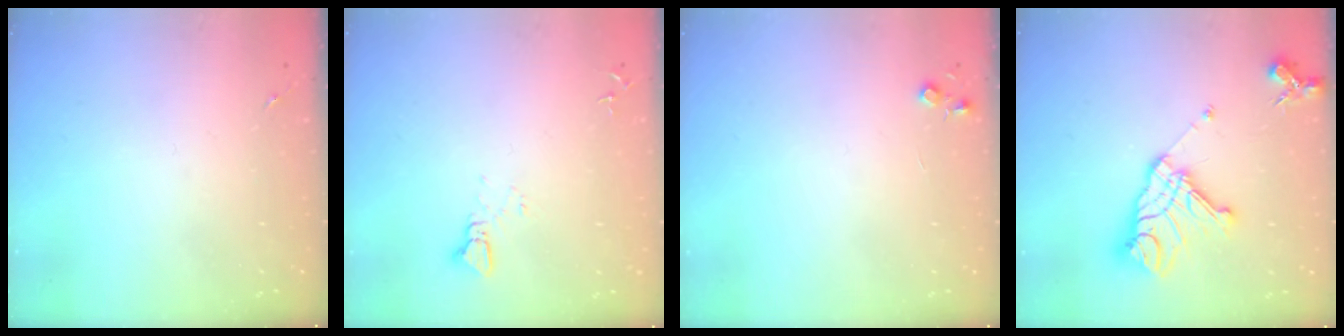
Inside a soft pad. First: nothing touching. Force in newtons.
{"total": 3.7, "press": 3.7, "slide": 0.3}
{"total": 4.4, "press": 4.3, "slide": 0.5}
{"total": 17.5, "press": 17.3, "slide": 2.0}